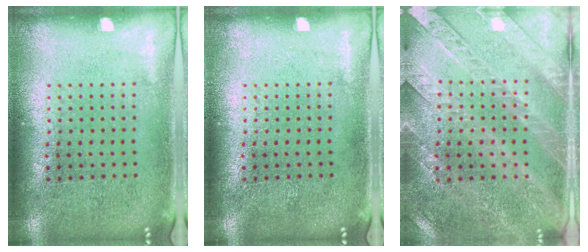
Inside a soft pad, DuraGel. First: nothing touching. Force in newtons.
{"total": 0.0}
{"total": 3.0, "press": 2.7, "slide": 1.4}